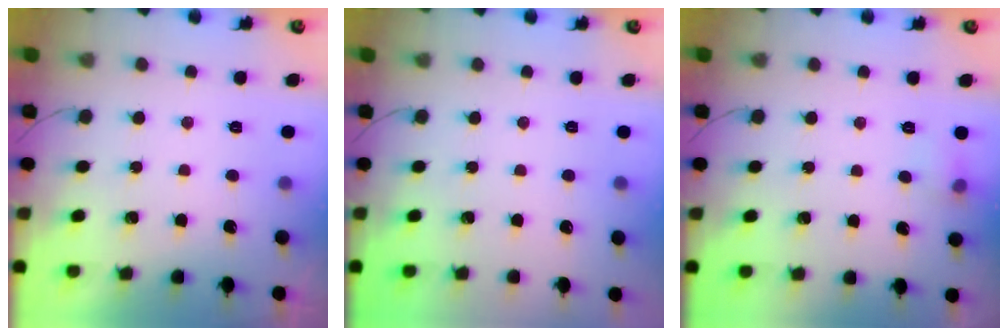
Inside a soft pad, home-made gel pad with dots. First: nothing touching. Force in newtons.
{"total": 0.0}
{"total": 5.3, "press": 5.1, "slide": 1.5}